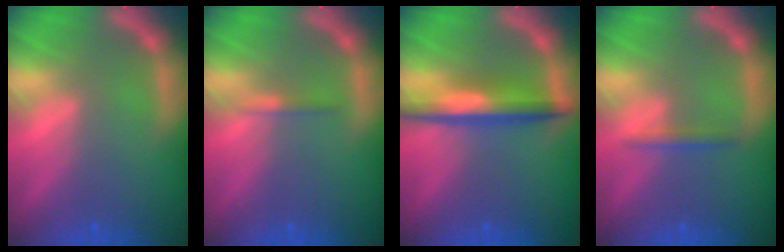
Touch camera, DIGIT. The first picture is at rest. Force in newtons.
{"total": 0.9}
{"total": 5.0}
{"total": 1.4}